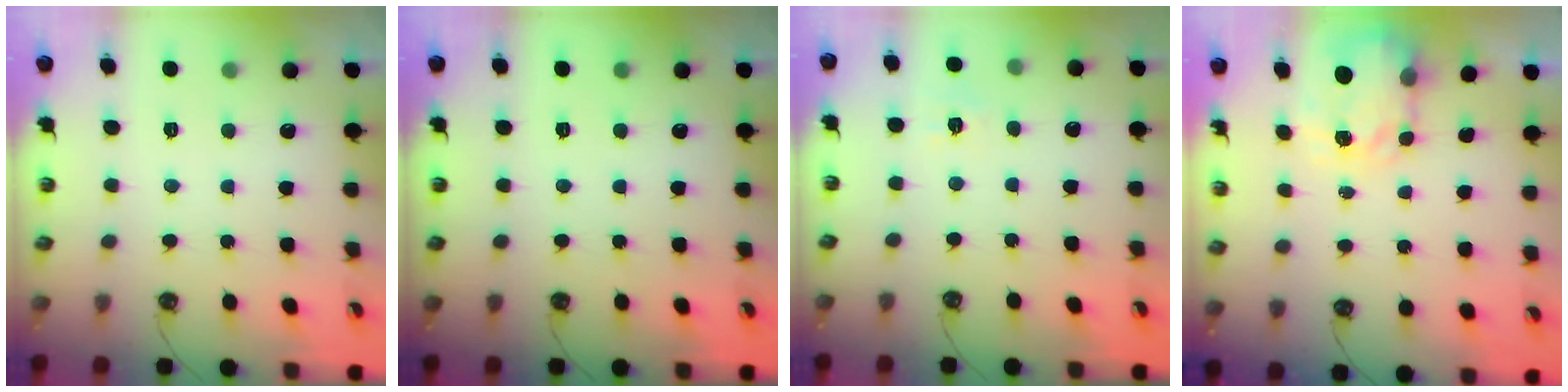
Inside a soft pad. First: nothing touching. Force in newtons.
{"total": 0.0}
{"total": 6.6, "press": 6.6, "slide": 0.5}
{"total": 3.6, "press": 3.6, "slide": 0.6}